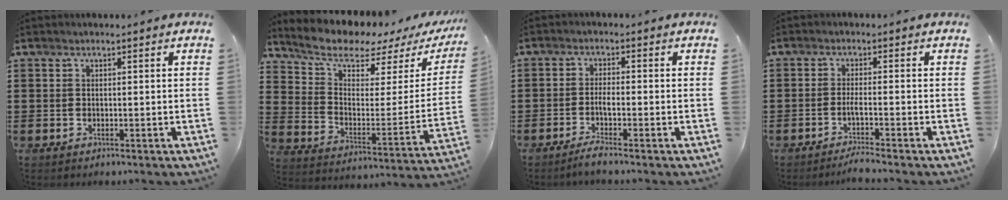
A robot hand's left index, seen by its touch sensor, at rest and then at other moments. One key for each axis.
{"total": 7.2, "fx": 6.1, "fy": 2.3, "fz": 3.0, "tx": -0.086, "ty": -0.044, "tz": 0.104}
{"total": 2.8, "fx": -1.5, "fy": 0.2, "fz": 2.3, "tx": -0.050, "ty": -0.002, "tz": -0.031}
{"total": 2.8, "fx": -1.8, "fy": -0.3, "fz": 2.1, "tx": -0.037, "ty": -0.001, "tz": -0.034}